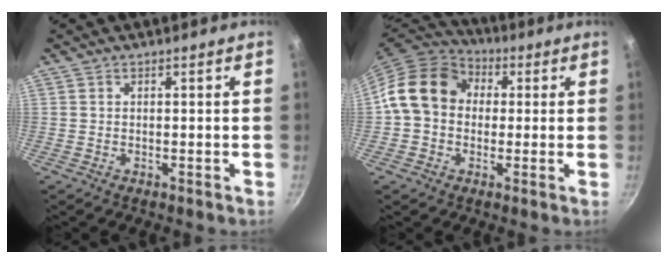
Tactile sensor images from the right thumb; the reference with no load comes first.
{"total": 14.3, "force": [1.7, 11.6, 8.1], "torque": [-0.114, 0.030, 0.013]}